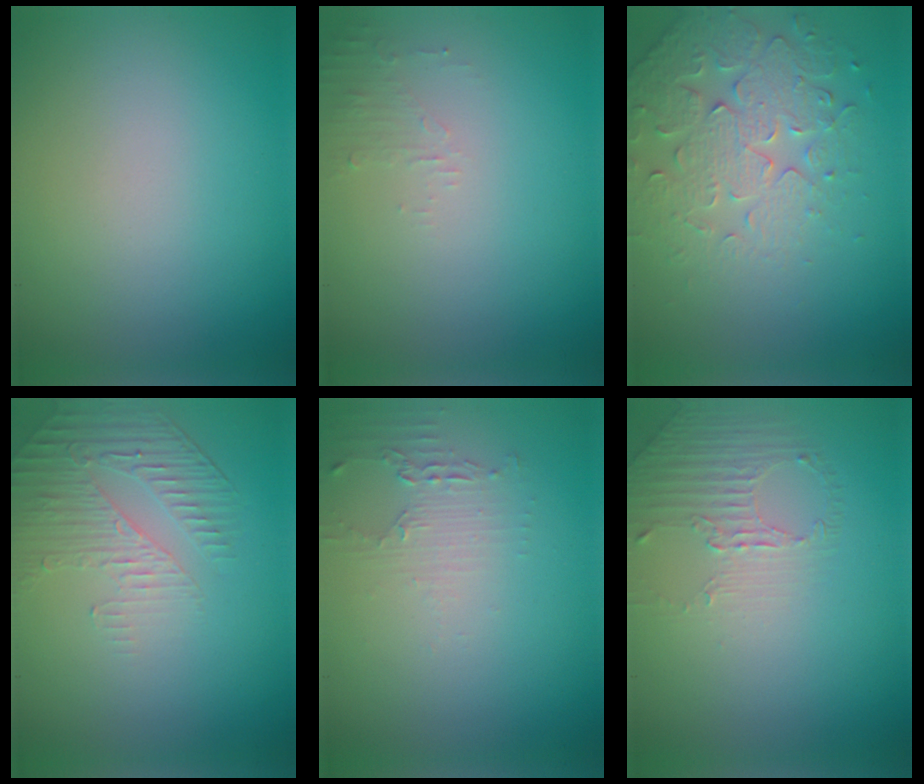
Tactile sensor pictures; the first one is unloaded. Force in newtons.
{"total": 1.3, "press": 1.2, "slide": 0.3}
{"total": 4.2, "press": 4.0, "slide": 1.3}
{"total": 1.9, "press": 1.3, "slide": 1.3}
{"total": 1.5, "press": 1.5, "slide": 0.4}
{"total": 1.4, "press": 0.8, "slide": 1.1}